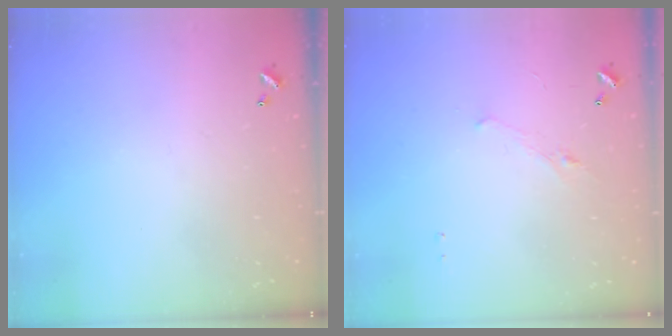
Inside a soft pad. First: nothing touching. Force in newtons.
{"total": 1.3, "press": 1.2, "slide": 0.6}